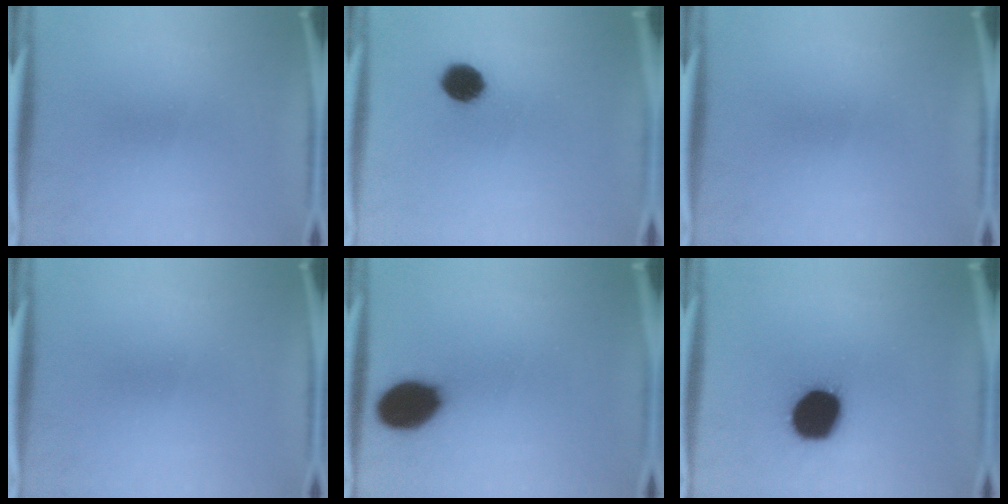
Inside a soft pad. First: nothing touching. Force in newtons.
{"total": 7.2}
{"total": 0.0}
{"total": 0.0}
{"total": 13.7}
{"total": 18.3}